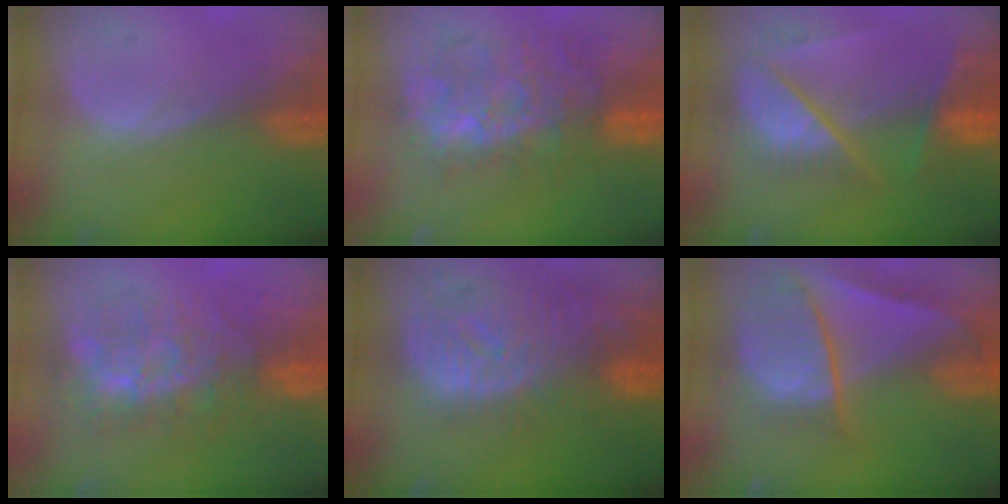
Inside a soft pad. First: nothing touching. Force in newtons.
{"total": 9.0, "press": 9.0, "slide": 0.9}
{"total": 9.5, "press": 8.2, "slide": 4.7}
{"total": 8.7, "press": 7.5, "slide": 4.3}
{"total": 12.2, "press": 10.5, "slide": 6.2}
{"total": 9.5, "press": 8.2, "slide": 4.8}